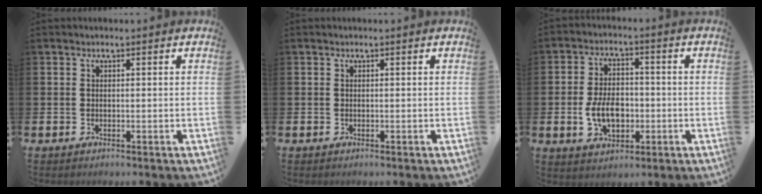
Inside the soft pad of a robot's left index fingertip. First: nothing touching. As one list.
[{"total": 0.0}, {"total": 6.3, "force": [-1.2, 4.1, 4.7], "torque": [-0.091, 0.003, -0.026]}]